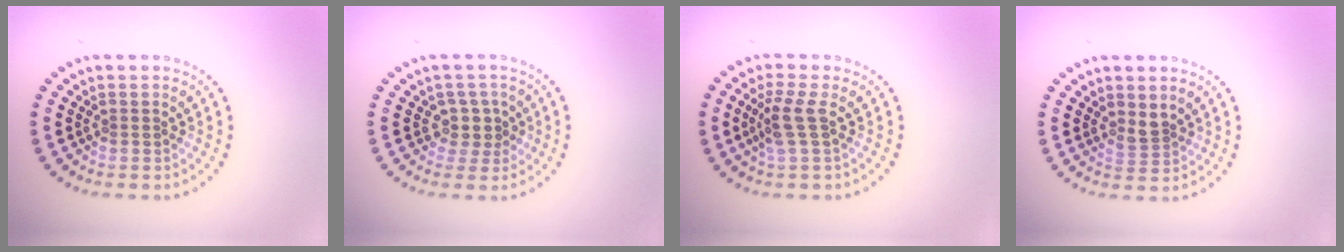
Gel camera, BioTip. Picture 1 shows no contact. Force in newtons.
{"total": 2.1, "press": 1.7, "slide": 1.3}
{"total": 2.6, "press": 2.1, "slide": 1.5}
{"total": 1.7, "press": 1.3, "slide": 1.1}